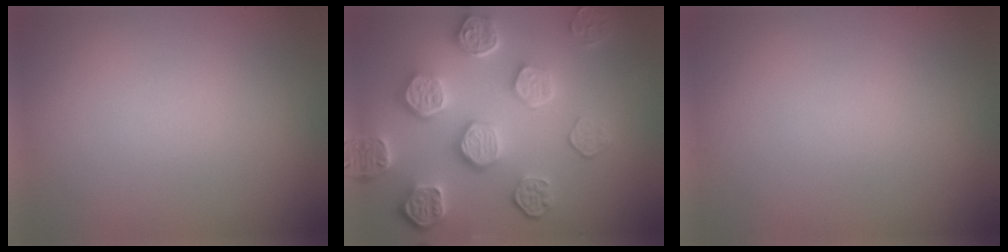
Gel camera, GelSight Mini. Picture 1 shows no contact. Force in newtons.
{"total": 7.5, "press": 5.8, "slide": 4.7}
{"total": 0.0}